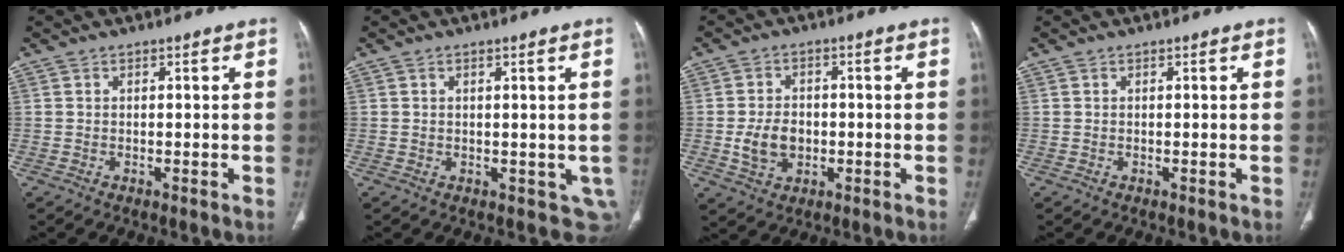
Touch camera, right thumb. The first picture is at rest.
{"total": 4.8, "force": [0.6, 3.0, 3.7], "torque": [-0.028, -0.011, 0.019]}
{"total": 6.7, "force": [-1.1, 4.9, 4.4], "torque": [-0.066, 0.007, -0.014]}
{"total": 0.0}